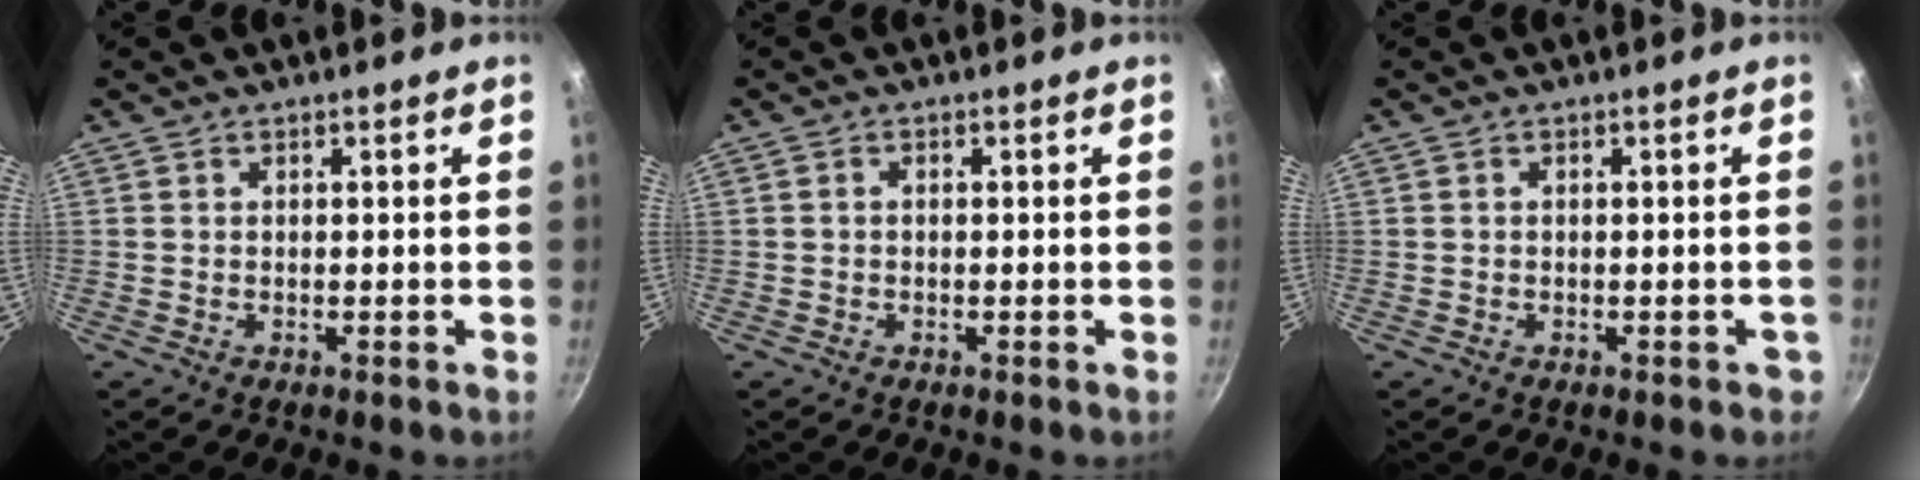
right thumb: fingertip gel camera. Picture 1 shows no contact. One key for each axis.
{"total": 0.6, "fx": -0.2, "fy": 0.4, "fz": 0.4, "tx": -0.007, "ty": 0.006, "tz": -0.001}
{"total": 1.3, "fx": -0.7, "fy": 0.8, "fz": 0.8, "tx": 0.003, "ty": 0.013, "tz": 0.000}